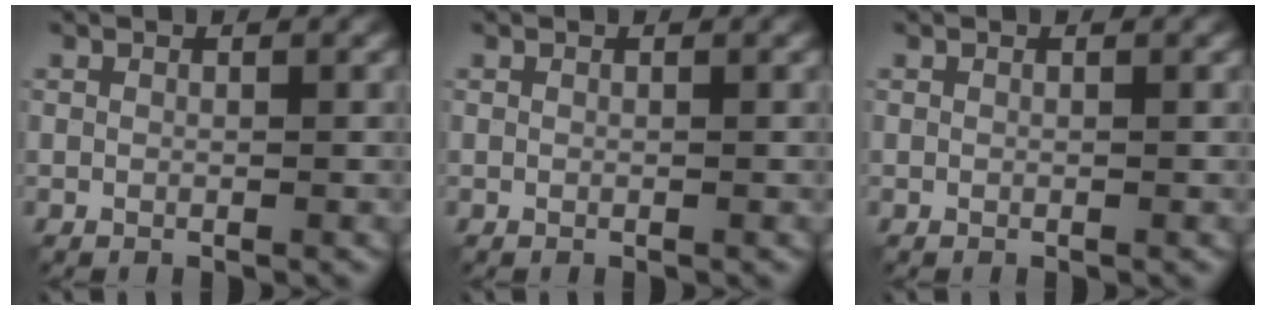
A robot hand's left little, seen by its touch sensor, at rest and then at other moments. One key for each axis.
{"total": 0.0}
{"total": 0.0}